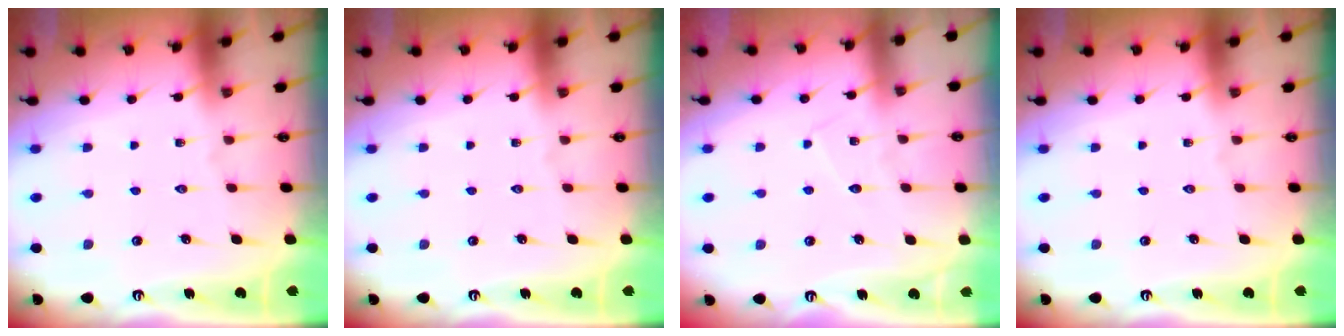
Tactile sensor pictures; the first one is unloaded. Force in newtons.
{"total": 0.0}
{"total": 4.2, "press": 4.2, "slide": 0.5}
{"total": 0.0}